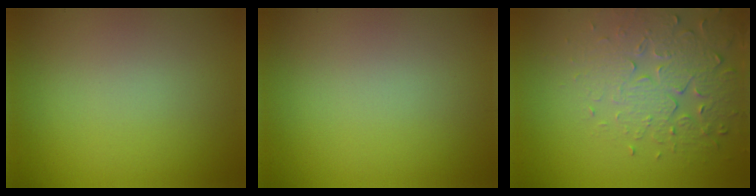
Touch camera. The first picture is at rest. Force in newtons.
{"total": 0.0}
{"total": 4.2, "press": 4.2, "slide": 0.5}